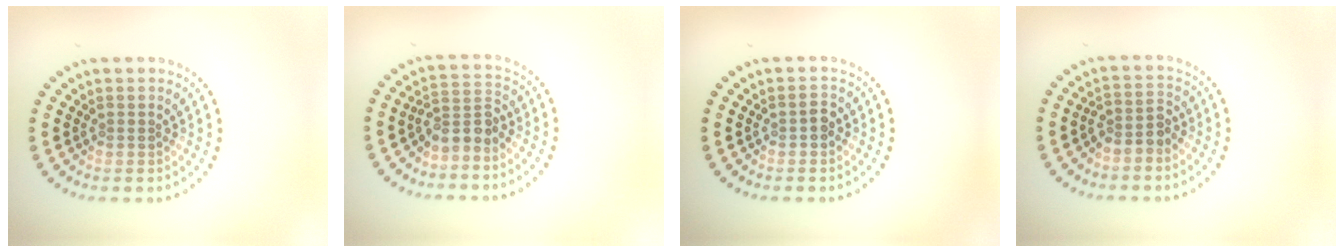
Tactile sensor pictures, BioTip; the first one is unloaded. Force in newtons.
{"total": 2.6, "press": 2.0, "slide": 1.7}
{"total": 1.1, "press": 1.1, "slide": 0.0}
{"total": 2.1, "press": 1.7, "slide": 1.4}